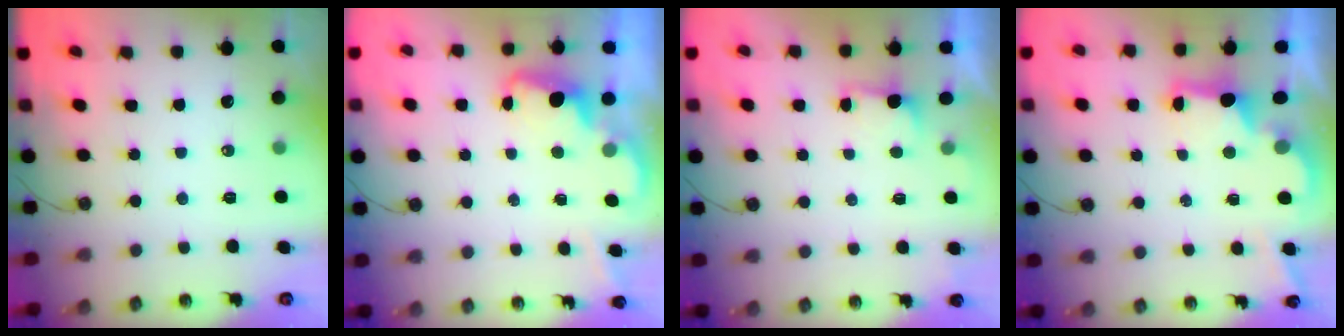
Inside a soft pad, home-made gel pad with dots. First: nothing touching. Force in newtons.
{"total": 2.2, "press": 2.1, "slide": 0.5}
{"total": 1.2, "press": 0.9, "slide": 0.8}
{"total": 2.5, "press": 2.4, "slide": 0.7}